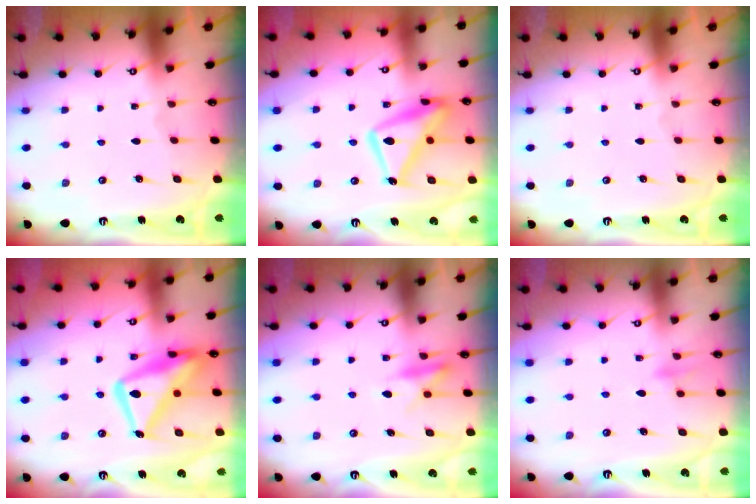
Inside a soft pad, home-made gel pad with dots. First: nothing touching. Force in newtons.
{"total": 14.9, "press": 14.9, "slide": 1.2}
{"total": 0.0}
{"total": 18.6, "press": 18.6, "slide": 1.6}
{"total": 10.5, "press": 10.4, "slide": 1.2}
{"total": 7.5, "press": 7.4, "slide": 0.6}